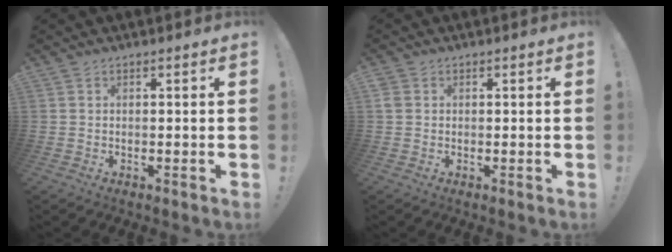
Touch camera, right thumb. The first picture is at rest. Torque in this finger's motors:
{"motor_torque": [-0.02, 0.20, 0.05, -0.17, 0.00]}